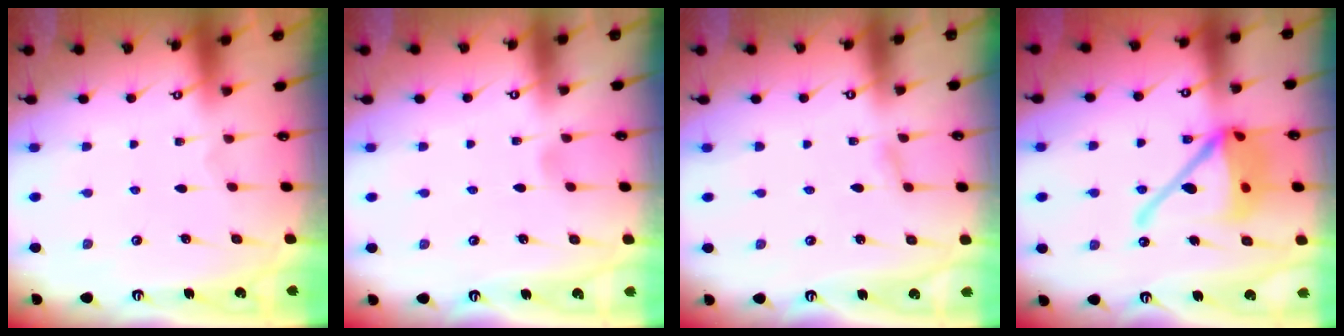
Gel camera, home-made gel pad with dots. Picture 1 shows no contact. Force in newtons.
{"total": 3.0, "press": 3.0, "slide": 0.4}
{"total": 1.6, "press": 1.6, "slide": 0.1}
{"total": 17.8, "press": 17.6, "slide": 3.0}